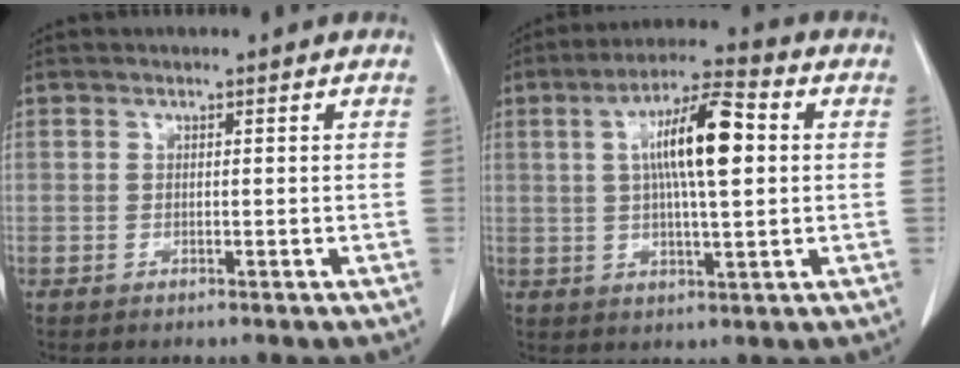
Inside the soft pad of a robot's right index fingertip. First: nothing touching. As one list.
[{"total": 11.5, "force": [2.1, 2.2, 11.1], "torque": [-0.196, 0.020, 0.031]}]